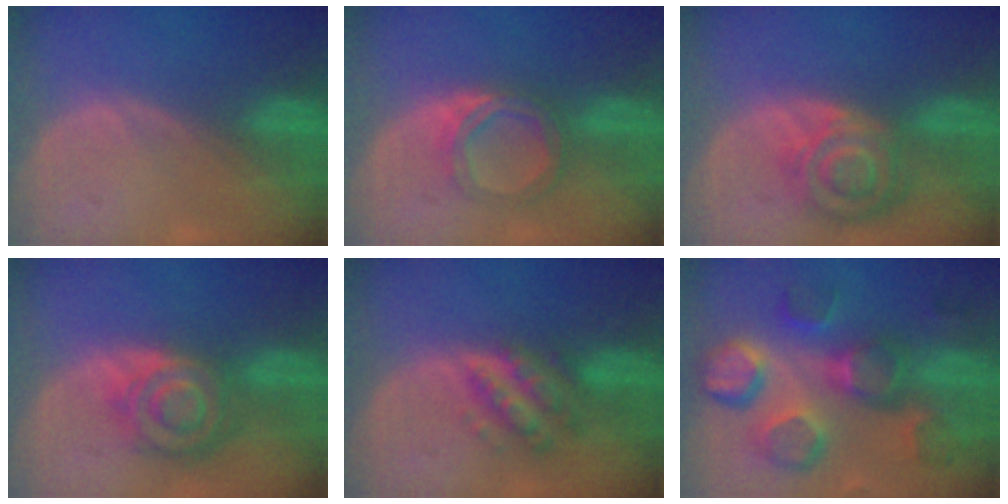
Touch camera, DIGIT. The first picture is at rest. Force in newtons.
{"total": 5.1, "press": 5.0, "slide": 1.0}
{"total": 8.3, "press": 7.3, "slide": 4.0}
{"total": 8.5, "press": 7.4, "slide": 4.2}
{"total": 6.1, "press": 6.1, "slide": 0.4}
{"total": 12.2, "press": 11.0, "slide": 5.4}